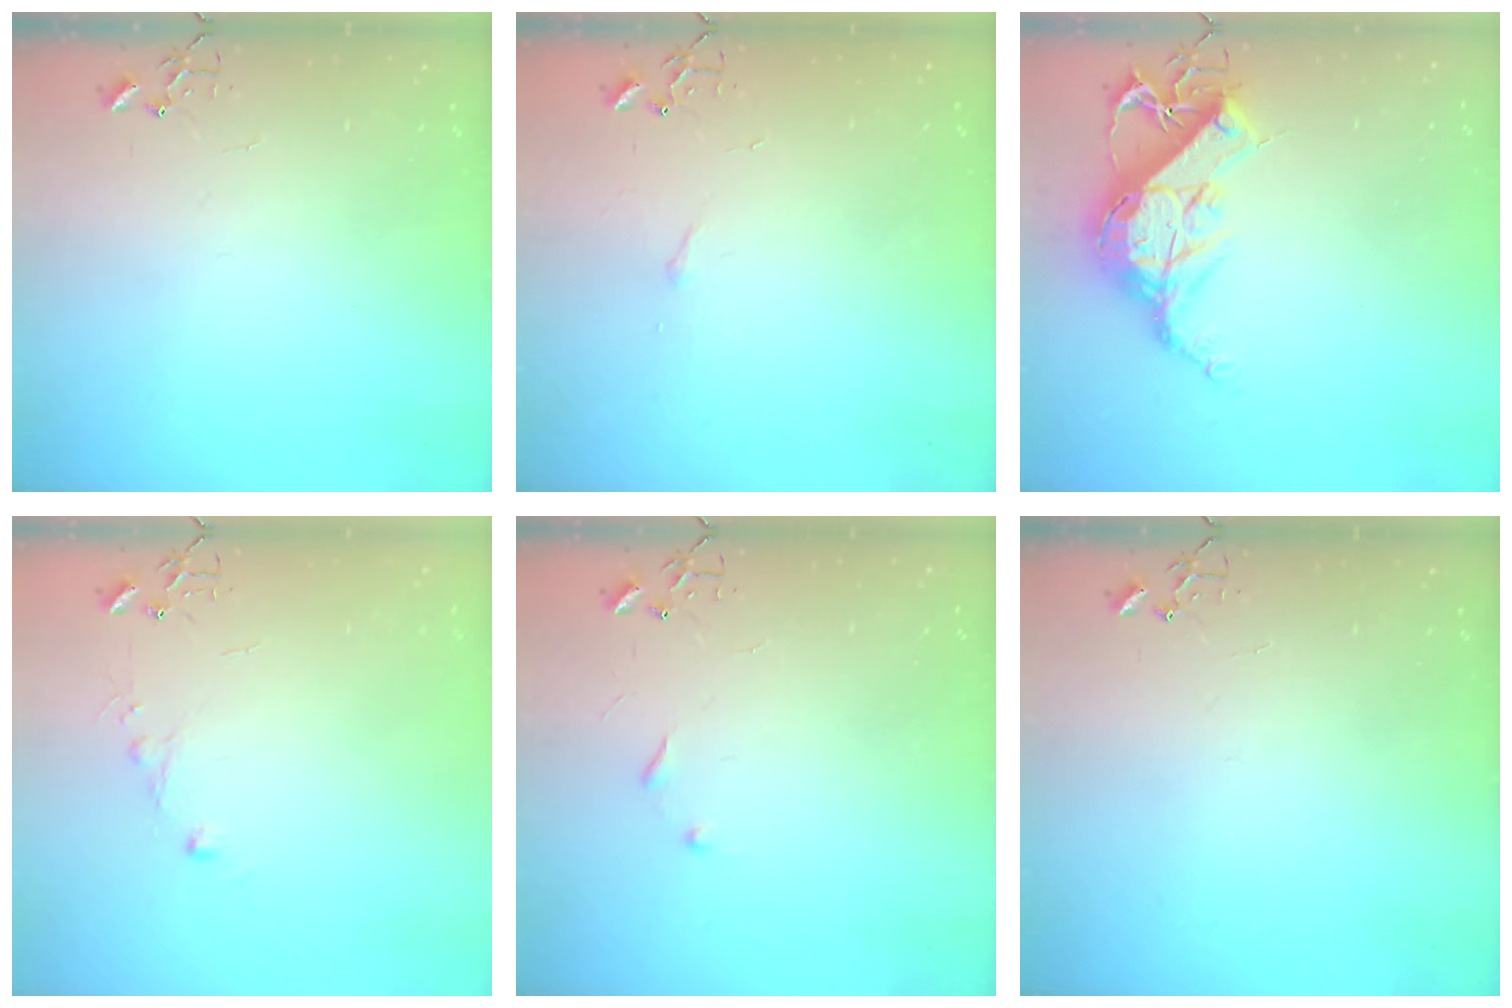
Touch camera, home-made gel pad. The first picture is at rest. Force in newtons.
{"total": 2.9, "press": 2.9, "slide": 0.5}
{"total": 13.9, "press": 13.8, "slide": 1.4}
{"total": 4.4, "press": 4.4, "slide": 0.5}
{"total": 6.0, "press": 6.0, "slide": 0.6}
{"total": 0.0}